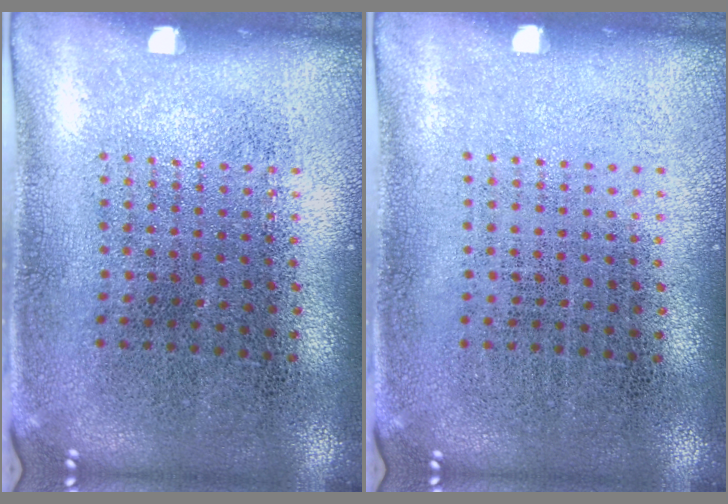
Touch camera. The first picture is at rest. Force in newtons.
{"total": 0.0}